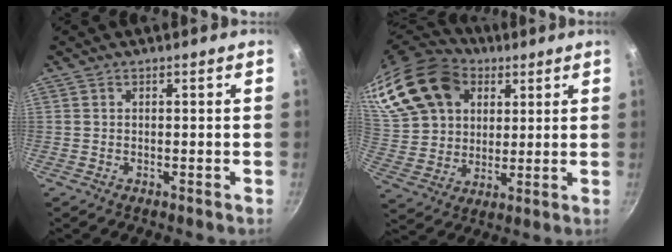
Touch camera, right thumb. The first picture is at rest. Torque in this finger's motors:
{"motor_torque": [-0.89, 2.20, 0.35, -0.19, 0.39]}